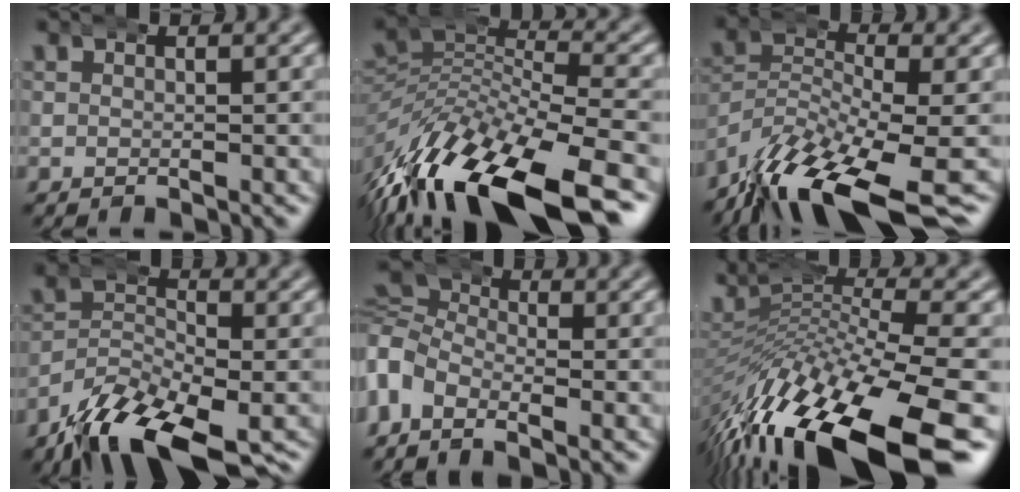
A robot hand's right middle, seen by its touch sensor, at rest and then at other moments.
{"total": 11.6, "force": [-6.3, 5.6, 7.9], "torque": [-0.143, -0.026, -0.093]}
{"total": 8.7, "force": [-5.1, 3.7, 6.0], "torque": [-0.118, -0.033, -0.073]}
{"total": 7.6, "force": [-4.6, 3.1, 5.2], "torque": [-0.078, -0.015, -0.073]}
{"total": 6.8, "force": [-0.9, 6.2, 2.6], "torque": [-0.067, -0.013, -0.031]}
{"total": 13.0, "force": [-4.9, 5.8, 10.5], "torque": [-0.186, -0.018, -0.059]}